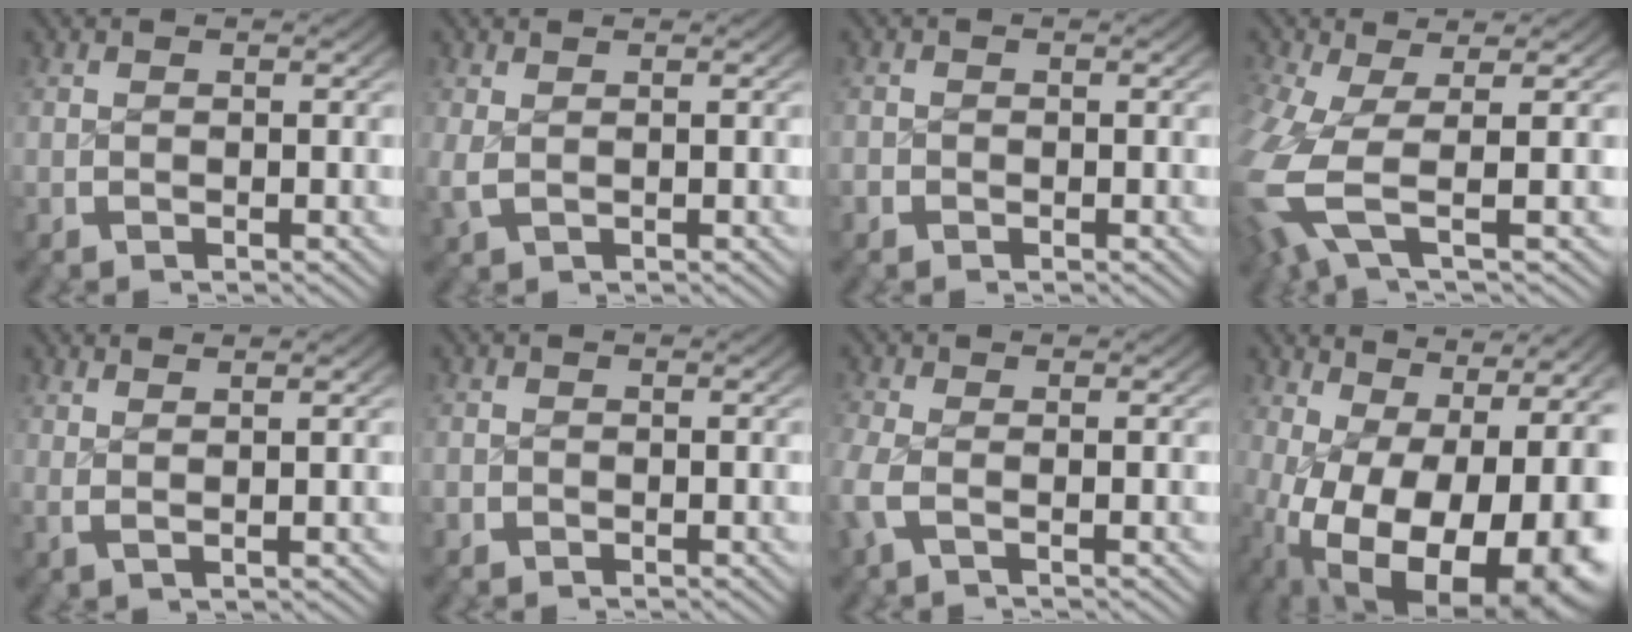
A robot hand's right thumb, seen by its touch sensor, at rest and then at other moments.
{"total": 1.5, "force": [0.3, 0.9, 1.1], "torque": [-0.033, -0.005, 0.012]}
{"total": 0.9, "force": [-0.6, 0.7, 0.0], "torque": [-0.002, -0.004, -0.014]}
{"total": 8.4, "force": [-0.8, 4.3, 7.1], "torque": [-0.196, -0.038, 0.002]}
{"total": 2.4, "force": [1.6, 0.1, 1.8], "torque": [-0.031, 0.001, 0.031]}
{"total": 0.6, "force": [-0.3, 0.5, 0.0], "torque": [-0.002, -0.004, -0.007]}
{"total": 2.6, "force": [-0.7, 1.4, 2.0], "torque": [-0.072, -0.012, -0.010]}
{"total": 18.0, "force": [-2.1, 11.5, 13.7], "torque": [-0.240, -0.080, 0.016]}